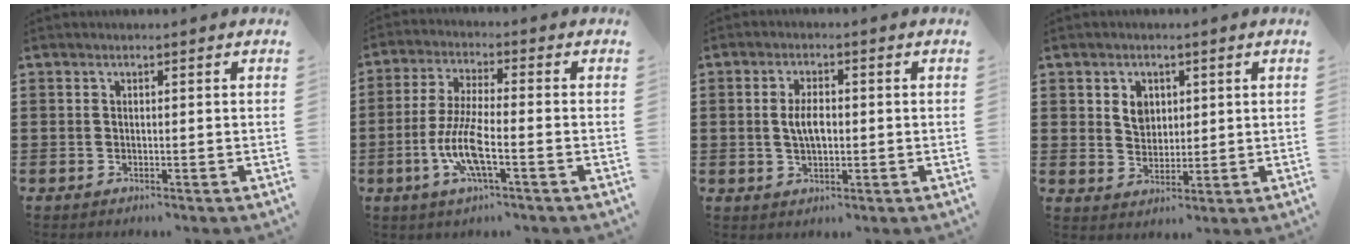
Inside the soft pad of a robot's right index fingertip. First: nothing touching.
{"total": 8.3, "force": [-2.9, 1.8, 7.6], "torque": [-0.165, -0.015, -0.059]}
{"total": 4.1, "force": [0.1, 1.9, 3.7], "torque": [-0.073, 0.006, 0.000]}
{"total": 3.6, "force": [1.3, 2.9, 1.7], "torque": [-0.036, 0.008, 0.021]}